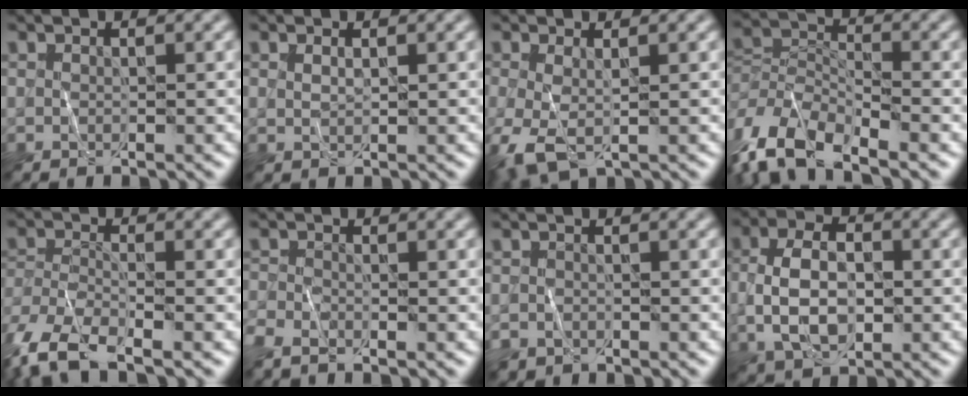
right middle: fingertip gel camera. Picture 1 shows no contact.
{"total": 0.7, "force": [0.4, 0.2, 0.6], "torque": [-0.015, -0.001, 0.011]}
{"total": 4.0, "force": [-0.9, 2.1, 3.3], "torque": [-0.085, -0.011, -0.016]}
{"total": 8.9, "force": [-5.5, 4.3, 5.5], "torque": [-0.112, -0.007, -0.118]}
{"total": 8.4, "force": [-5.6, 3.5, 5.2], "torque": [-0.114, -0.026, -0.110]}
{"total": 2.6, "force": [-2.0, 0.9, 1.2], "torque": [-0.028, -0.009, -0.053]}
{"total": 1.7, "force": [-1.3, 1.0, 0.3], "torque": [-0.007, -0.003, -0.026]}
{"total": 6.0, "force": [-1.0, 3.5, 4.8], "torque": [-0.097, 0.004, -0.023]}